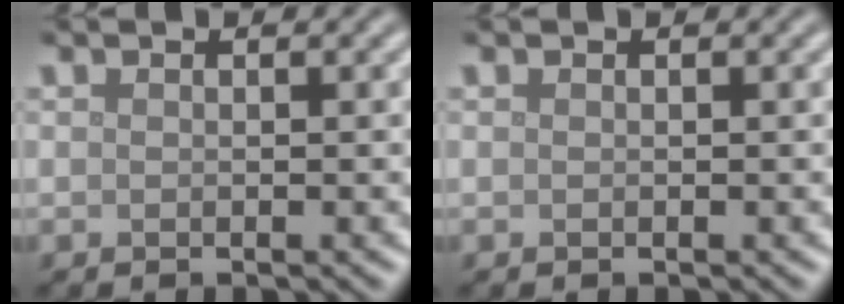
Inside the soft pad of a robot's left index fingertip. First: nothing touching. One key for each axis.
{"total": 0.0}